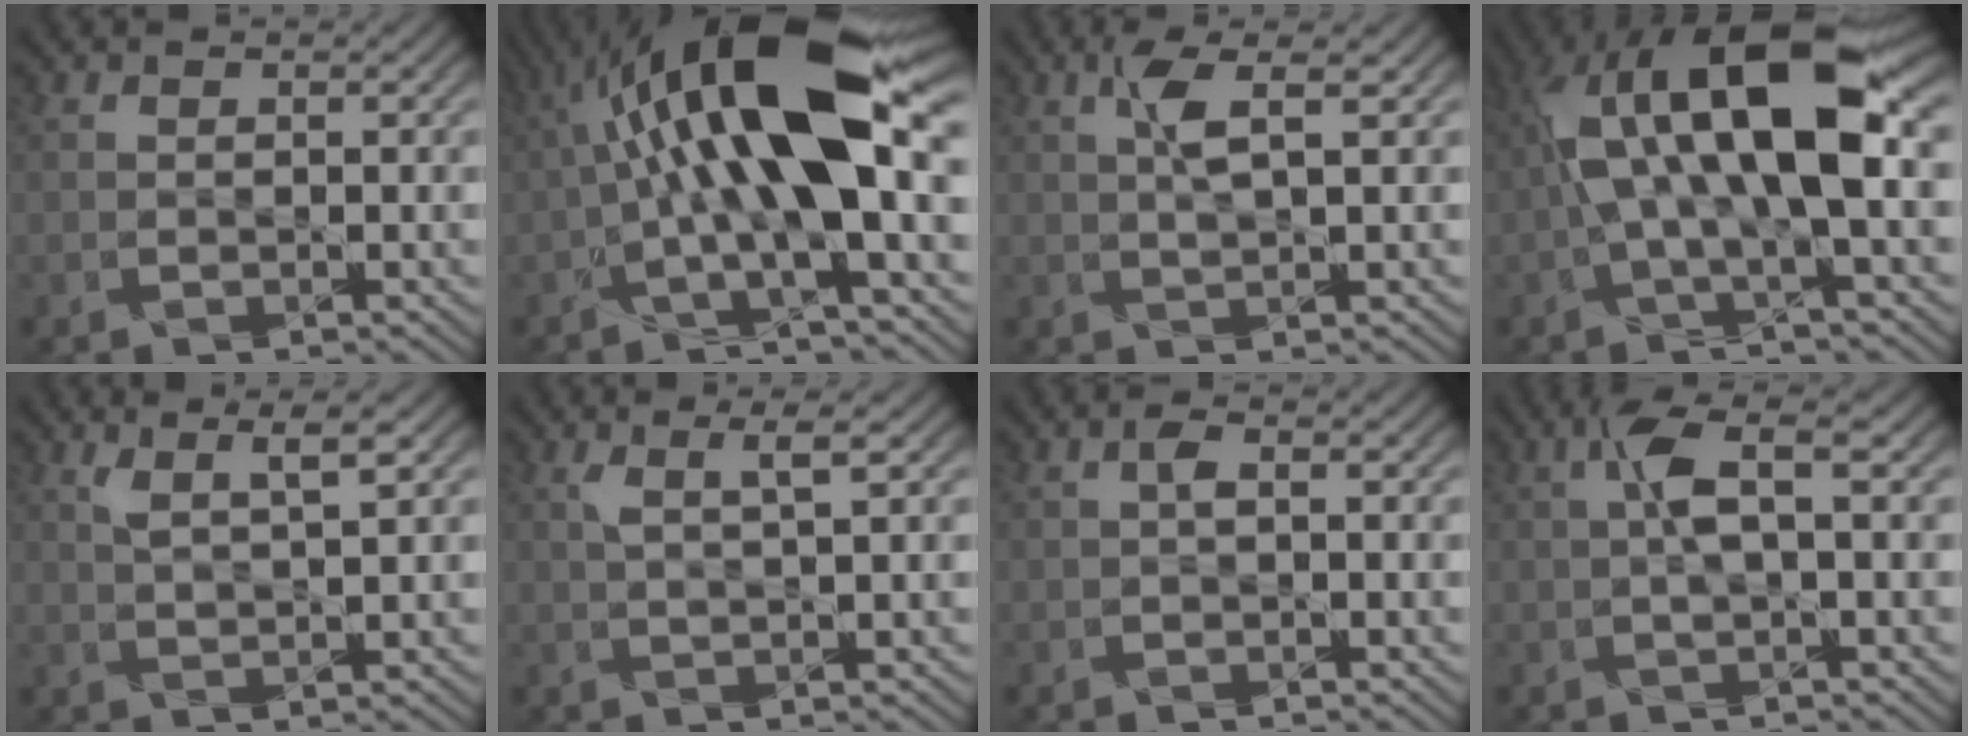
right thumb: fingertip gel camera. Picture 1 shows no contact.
{"total": 16.5, "force": [2.4, 4.6, 15.7], "torque": [-0.272, 0.038, 0.028]}
{"total": 2.4, "force": [1.3, 0.0, 2.1], "torque": [-0.047, 0.008, 0.025]}
{"total": 13.2, "force": [1.8, 4.2, 12.4], "torque": [-0.233, 0.018, 0.025]}
{"total": 3.0, "force": [2.1, 0.2, 2.1], "torque": [-0.037, 0.006, 0.040]}
{"total": 2.2, "force": [1.3, 0.0, 1.7], "torque": [-0.026, 0.010, 0.022]}
{"total": 0.7, "force": [0.1, 0.2, 0.6], "torque": [-0.014, 0.005, 0.000]}
{"total": 3.4, "force": [0.7, 0.5, 3.2], "torque": [-0.071, 0.016, 0.010]}